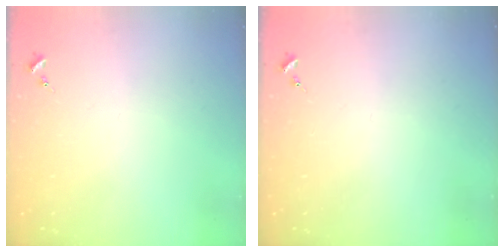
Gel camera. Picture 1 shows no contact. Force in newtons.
{"total": 0.0}